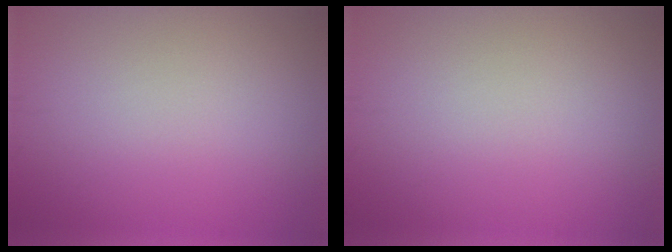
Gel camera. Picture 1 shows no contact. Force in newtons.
{"total": 0.0}